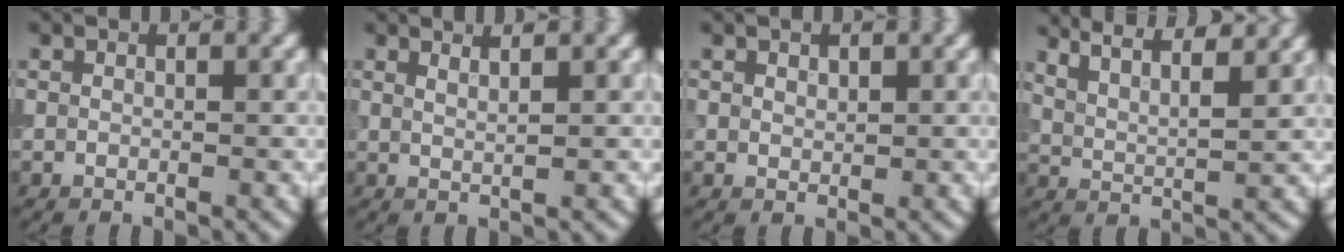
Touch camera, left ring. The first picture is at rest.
{"total": 2.3, "force": [1.5, 0.8, 1.5], "torque": [-0.003, 0.008, 0.003]}
{"total": 0.9, "force": [0.6, 0.6, 0.3], "torque": [-0.006, -0.001, 0.012]}
{"total": 9.1, "force": [7.1, 2.9, 5.0], "torque": [-0.060, 0.033, 0.076]}